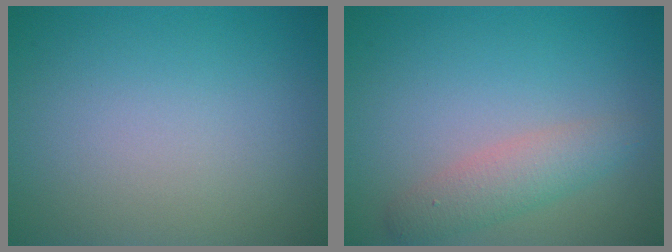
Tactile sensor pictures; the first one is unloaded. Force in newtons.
{"total": 2.8, "press": 2.8, "slide": 0.1}